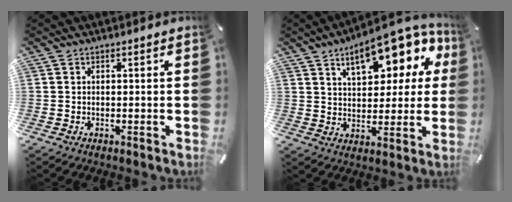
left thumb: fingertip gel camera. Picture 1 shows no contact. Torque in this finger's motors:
{"motor_torque": [2.48, 2.52, 1.46, -1.31, 0.13]}